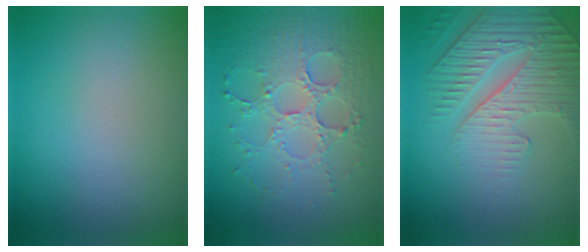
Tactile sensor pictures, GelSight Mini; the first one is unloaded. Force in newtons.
{"total": 4.2, "press": 3.6, "slide": 2.1}
{"total": 4.4, "press": 4.1, "slide": 1.4}